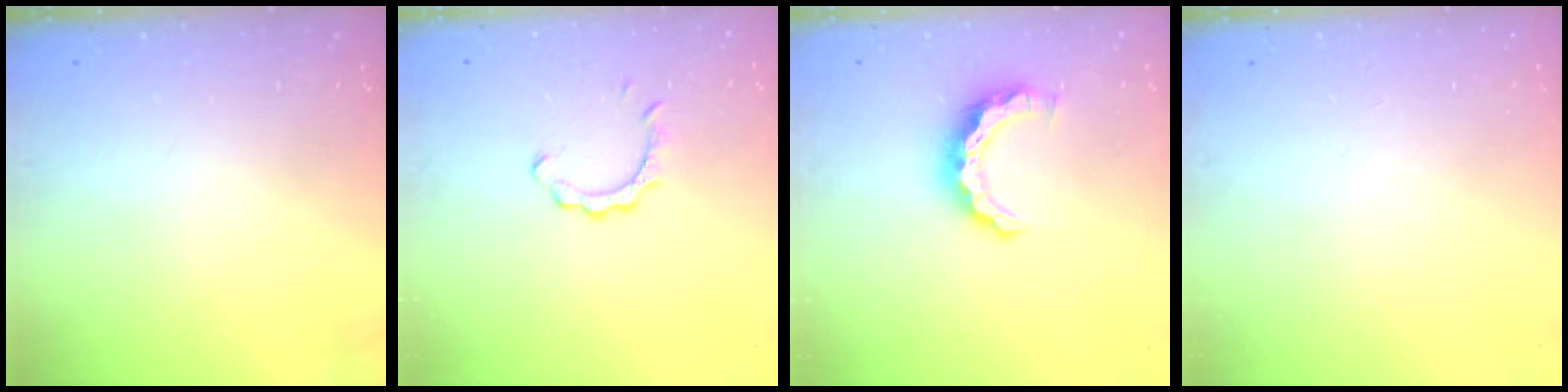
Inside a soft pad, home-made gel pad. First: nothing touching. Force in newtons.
{"total": 3.8, "press": 3.7, "slide": 0.2}
{"total": 8.4, "press": 8.3, "slide": 1.0}
{"total": 0.0}